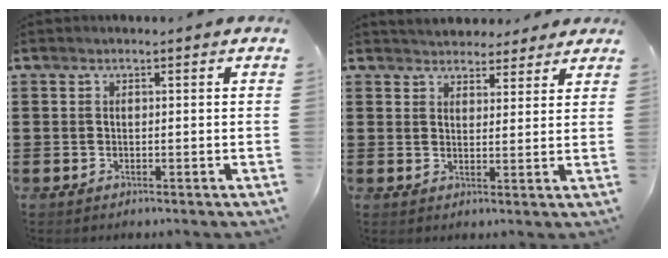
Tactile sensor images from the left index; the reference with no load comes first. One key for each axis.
{"total": 3.7, "fx": 3.5, "fy": 1.2, "fz": -0.1, "tx": -0.012, "ty": -0.008, "tz": 0.066}